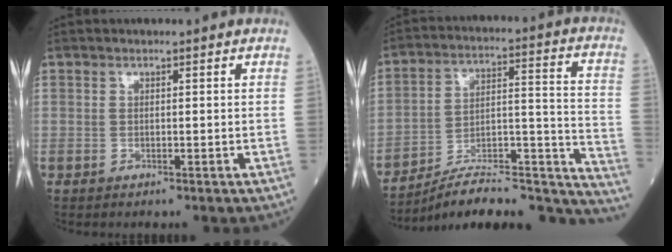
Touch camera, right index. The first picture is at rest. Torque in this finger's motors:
{"motor_torque": [0.08, -0.89, -0.05, -0.03]}